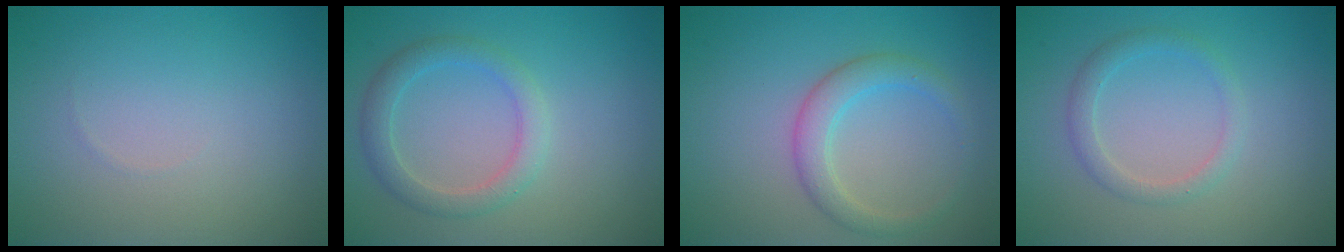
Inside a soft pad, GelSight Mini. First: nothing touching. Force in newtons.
{"total": 2.7, "press": 2.7, "slide": 0.1}
{"total": 2.8, "press": 2.8, "slide": 0.2}
{"total": 1.9, "press": 1.9, "slide": 0.1}